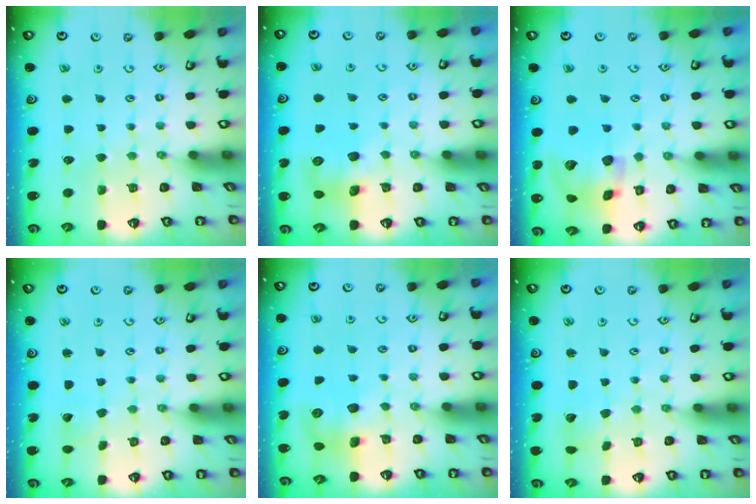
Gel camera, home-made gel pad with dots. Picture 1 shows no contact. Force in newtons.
{"total": 9.1, "press": 9.0, "slide": 0.5}
{"total": 15.5, "press": 15.3, "slide": 2.4}
{"total": 1.5, "press": 1.5, "slide": 0.2}
{"total": 7.5, "press": 7.5, "slide": 0.3}
{"total": 3.3, "press": 3.3, "slide": 0.3}